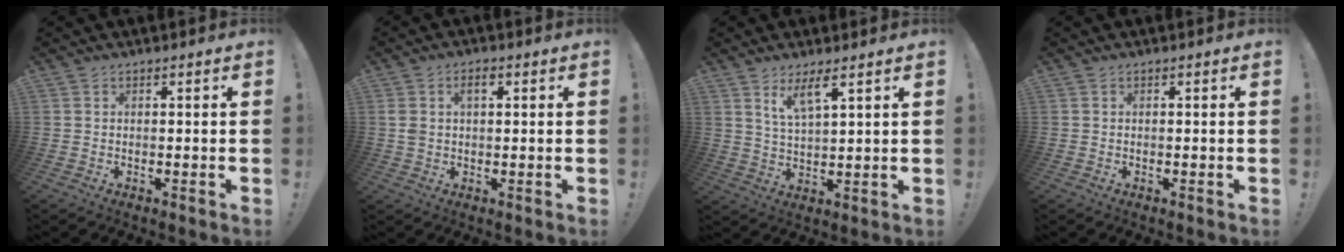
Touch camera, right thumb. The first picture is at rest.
{"total": 4.2, "force": [1.4, 2.5, 3.0], "torque": [-0.053, 0.005, 0.022]}
{"total": 6.9, "force": [4.6, 1.3, 5.0], "torque": [-0.095, -0.016, 0.078]}
{"total": 0.0}